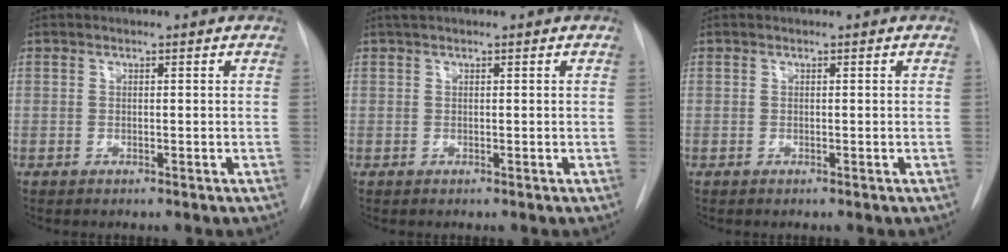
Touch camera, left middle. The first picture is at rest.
{"total": 1.2, "force": [0.9, 0.1, 0.7], "torque": [-0.016, 0.018, 0.018]}
{"total": 0.0}